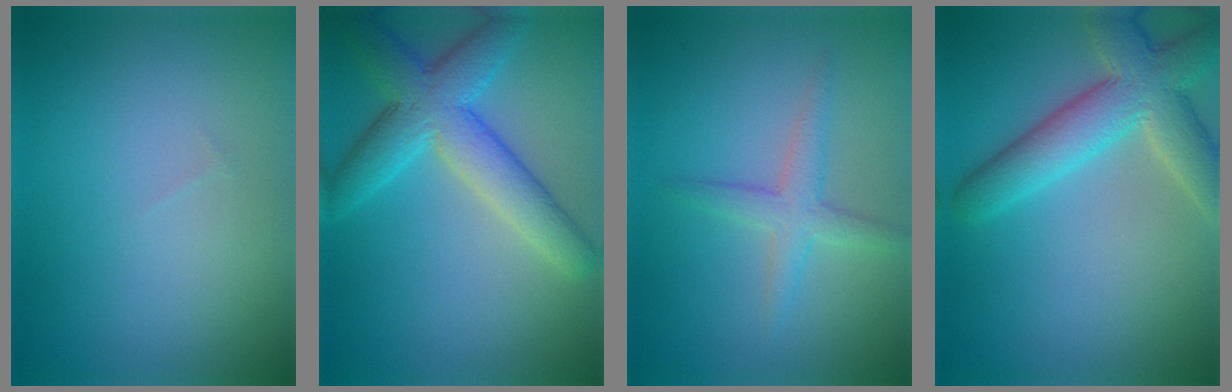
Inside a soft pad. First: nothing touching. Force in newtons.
{"total": 6.4, "press": 6.4, "slide": 0.1}
{"total": 2.5, "press": 2.5, "slide": 0.1}
{"total": 6.5, "press": 6.5, "slide": 0.4}